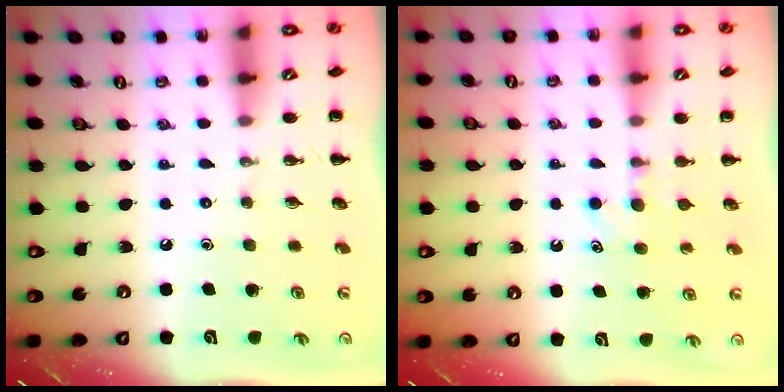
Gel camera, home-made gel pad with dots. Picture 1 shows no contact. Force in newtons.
{"total": 4.7, "press": 4.5, "slide": 1.1}